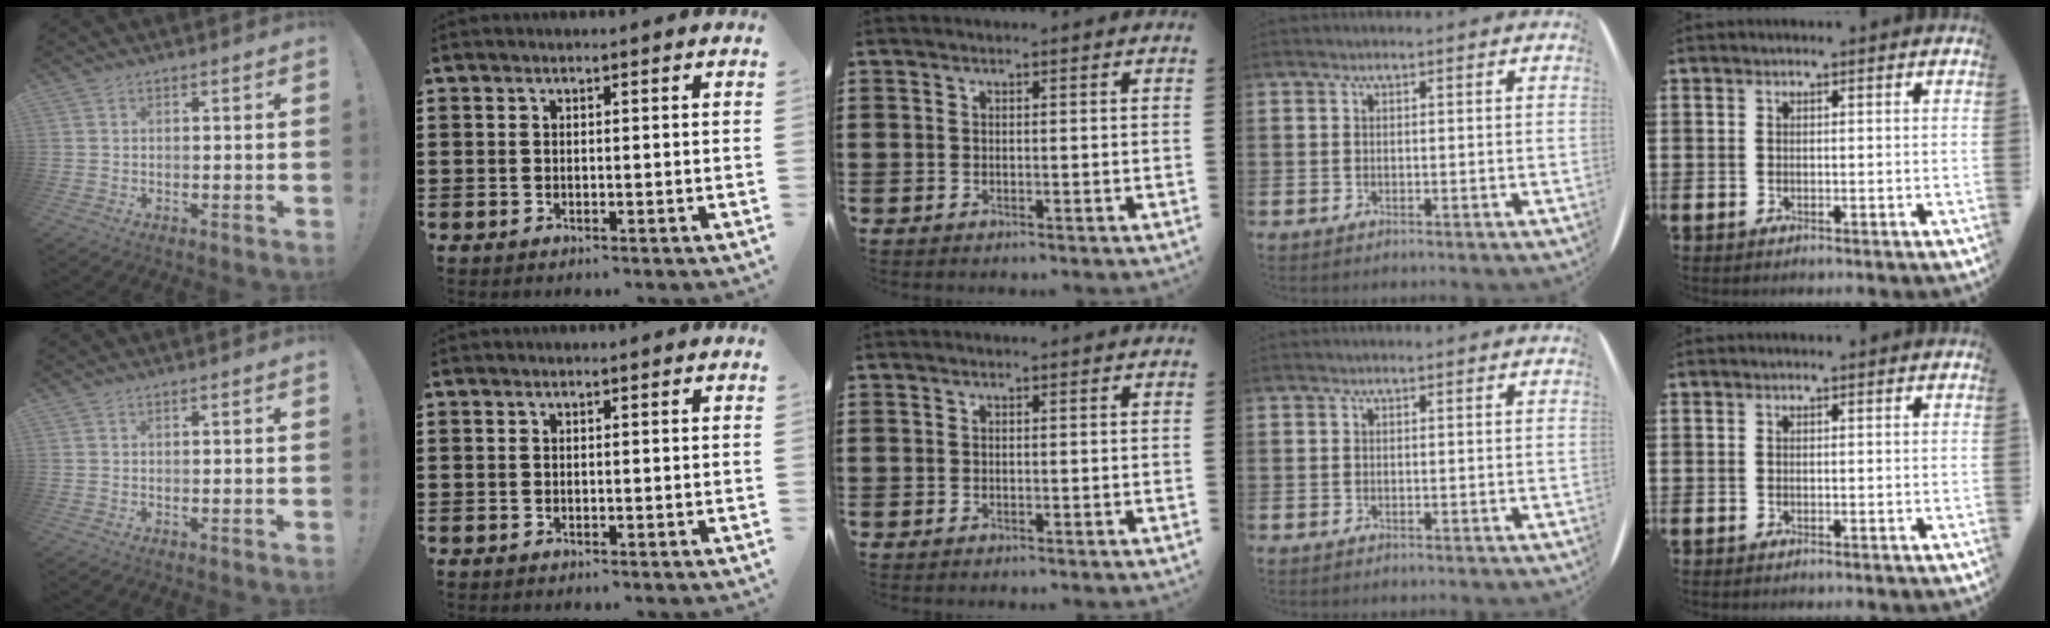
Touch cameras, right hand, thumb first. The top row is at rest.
{}